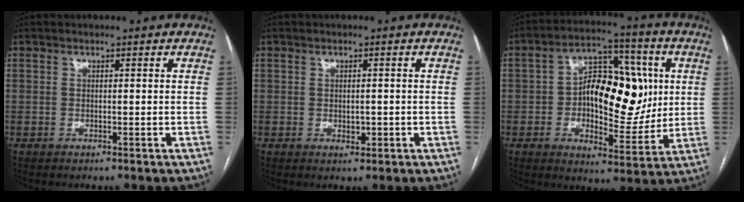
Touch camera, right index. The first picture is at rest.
{"total": 1.6, "force": [-0.3, 0.9, 1.3], "torque": [-0.022, -0.001, -0.001]}
{"total": 15.7, "force": [1.3, 7.6, 13.7], "torque": [-0.207, 0.035, 0.025]}